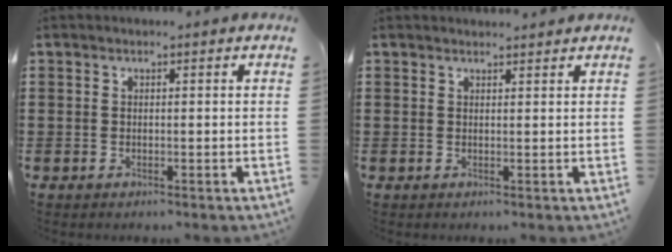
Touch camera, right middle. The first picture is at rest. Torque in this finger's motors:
{"motor_torque": [0.10, -0.03, -0.02, 0.00]}